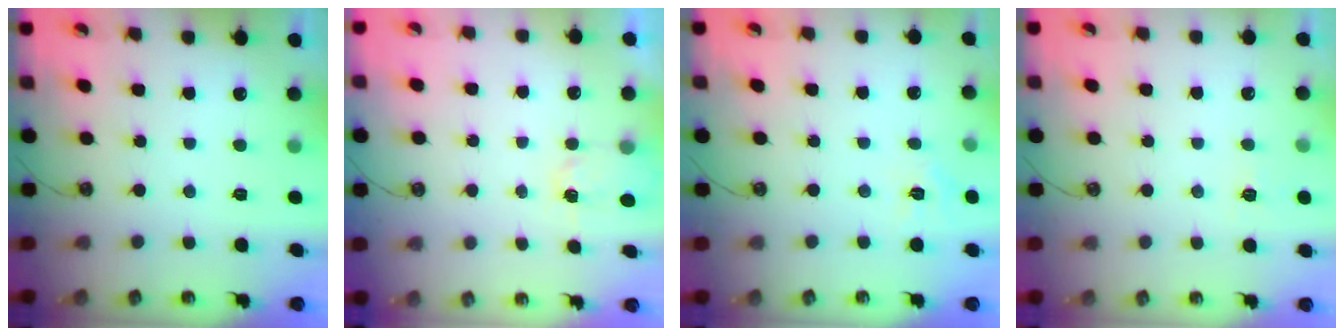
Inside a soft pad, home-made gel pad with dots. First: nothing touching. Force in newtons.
{"total": 2.9, "press": 2.9, "slide": 0.4}
{"total": 3.9, "press": 3.9, "slide": 0.2}
{"total": 2.7, "press": 2.7, "slide": 0.4}